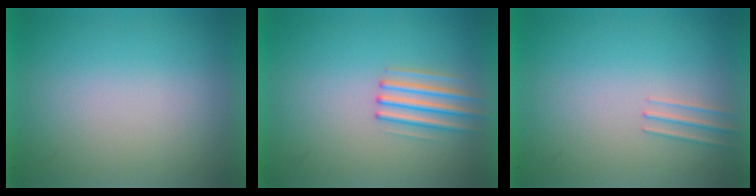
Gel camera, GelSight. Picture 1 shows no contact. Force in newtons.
{"total": 2.2}
{"total": 1.0}